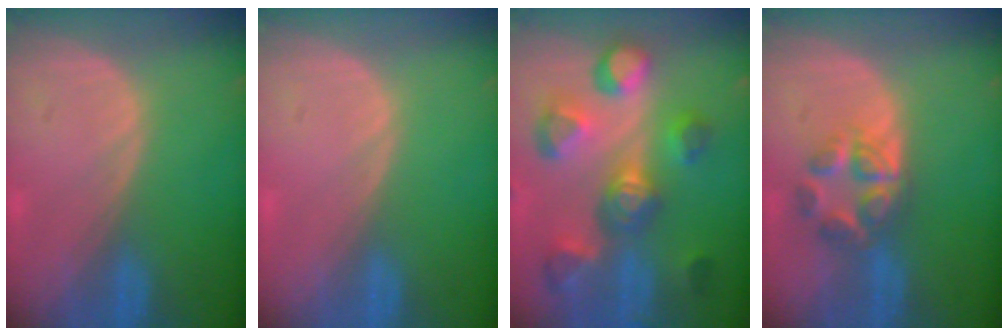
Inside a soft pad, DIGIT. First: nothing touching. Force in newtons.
{"total": 0.0}
{"total": 10.9, "press": 9.9, "slide": 4.5}
{"total": 6.2, "press": 5.5, "slide": 2.8}